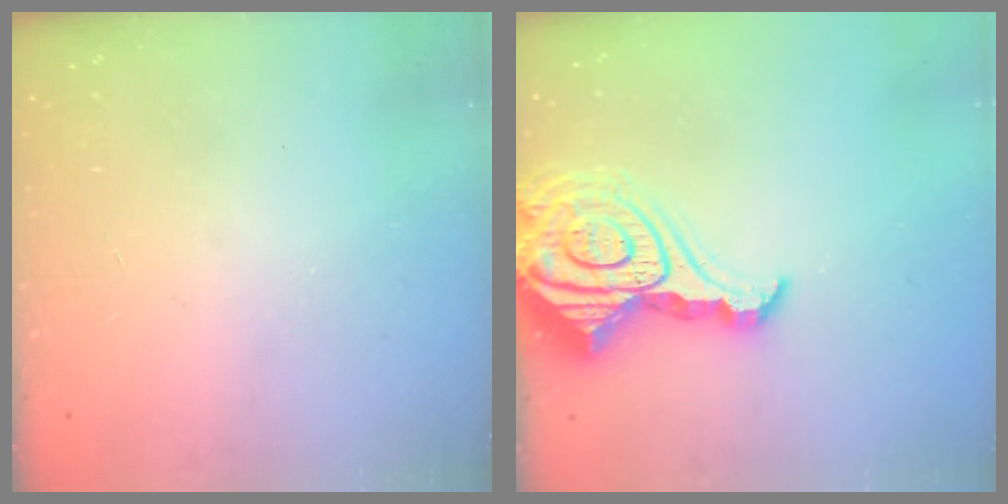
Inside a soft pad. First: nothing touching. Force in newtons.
{"total": 20.4, "press": 20.3, "slide": 2.1}